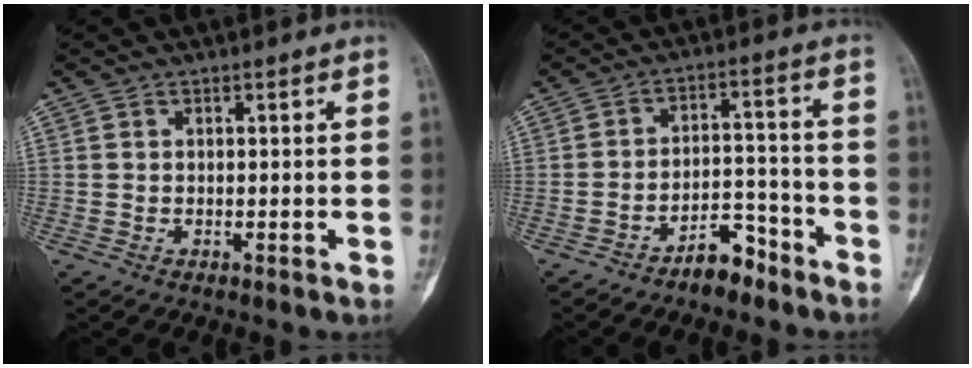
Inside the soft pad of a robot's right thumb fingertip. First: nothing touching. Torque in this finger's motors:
{"motor_torque": [0.95, 0.18, 0.69, -0.88, 0.09]}